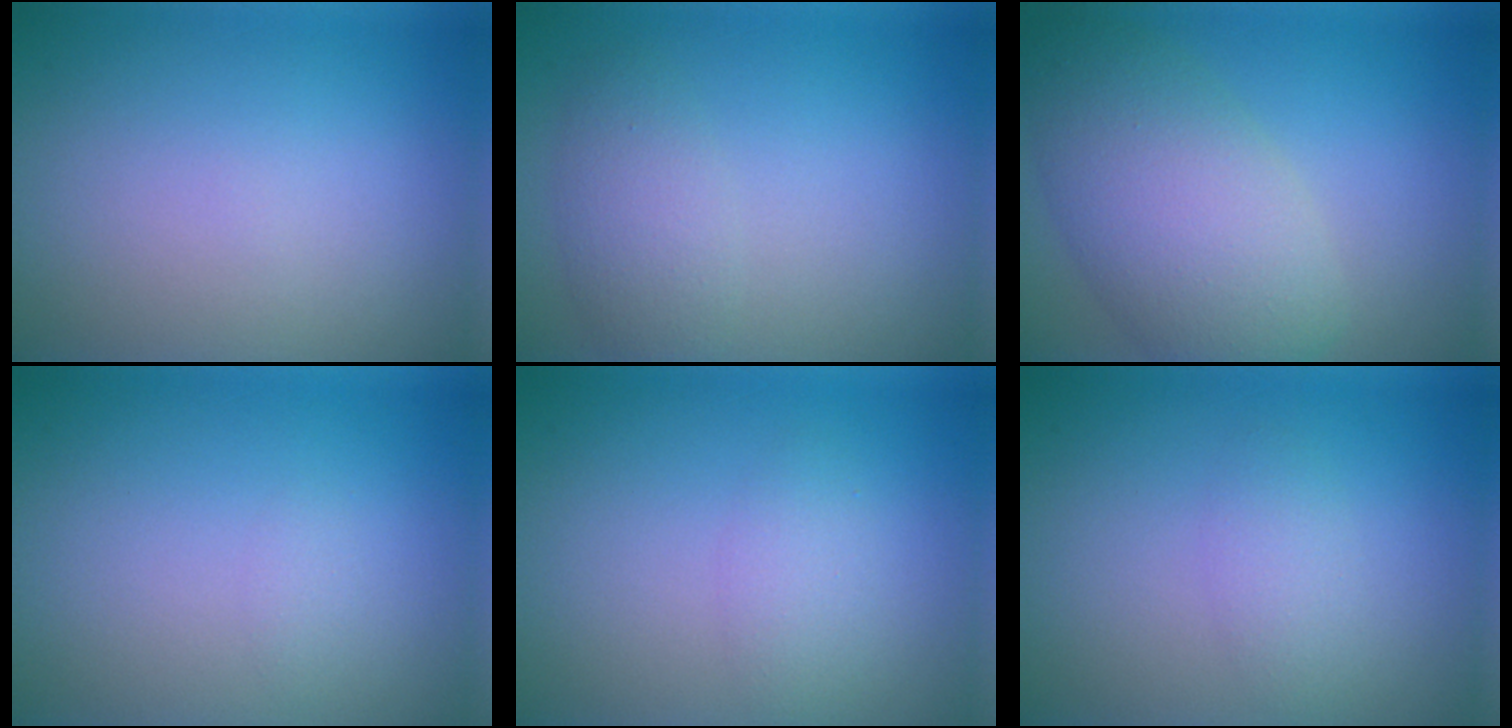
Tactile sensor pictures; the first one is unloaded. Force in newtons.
{"total": 2.6, "press": 2.6, "slide": 0.1}
{"total": 7.8, "press": 7.8, "slide": 0.3}
{"total": 0.6, "press": 0.6, "slide": 0.0}
{"total": 1.8, "press": 1.8, "slide": 0.2}
{"total": 1.9, "press": 1.9, "slide": 0.1}